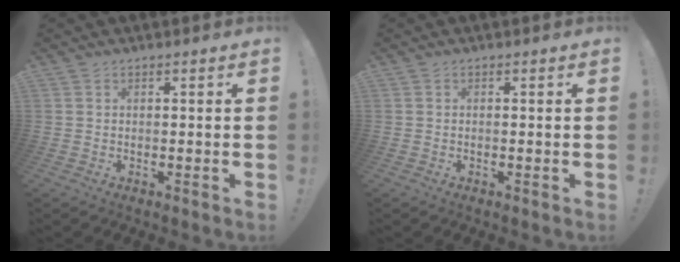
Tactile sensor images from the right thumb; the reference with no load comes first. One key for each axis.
{"total": 0.0}